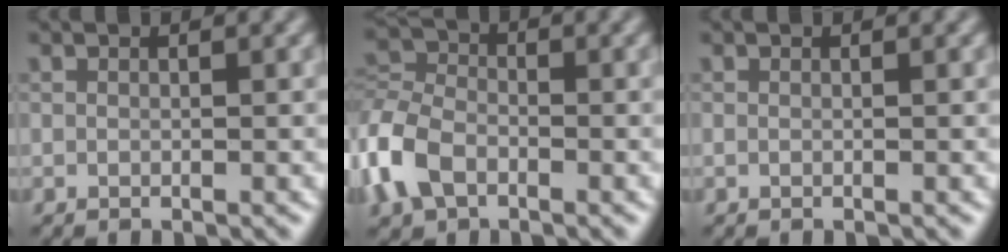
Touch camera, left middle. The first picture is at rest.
{"total": 5.6, "force": [-2.8, 3.7, 3.1], "torque": [-0.076, 0.006, -0.071]}
{"total": 0.0}